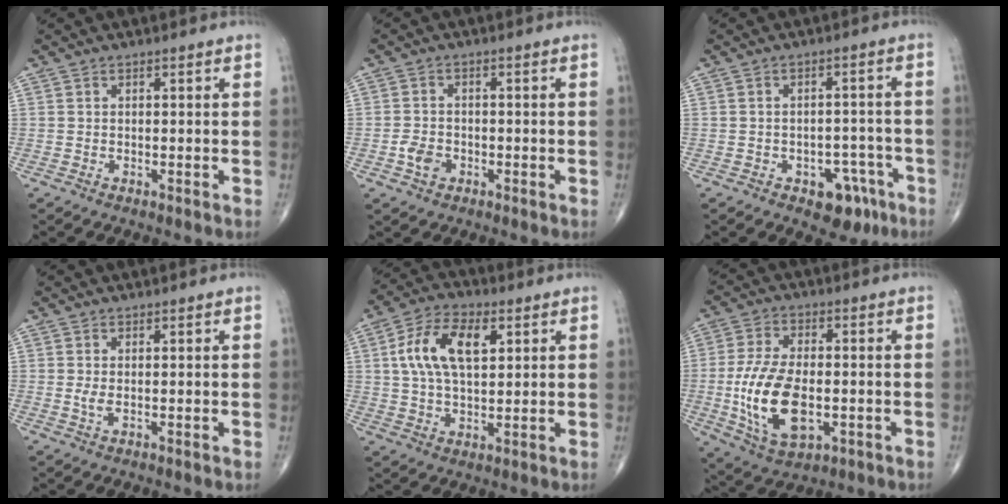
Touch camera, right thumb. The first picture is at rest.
{"total": 3.5, "force": [-1.4, 2.6, 1.9], "torque": [-0.030, 0.009, -0.025]}
{"total": 7.7, "force": [-4.2, 4.8, 4.3], "torque": [-0.024, 0.034, -0.049]}
{"total": 1.5, "force": [0.1, 0.5, 1.4], "torque": [-0.034, -0.005, 0.006]}
{"total": 12.5, "force": [3.4, 6.7, 10.0], "torque": [-0.181, 0.007, 0.061]}
{"total": 15.3, "force": [-2.6, 8.1, 12.8], "torque": [-0.251, -0.002, -0.036]}